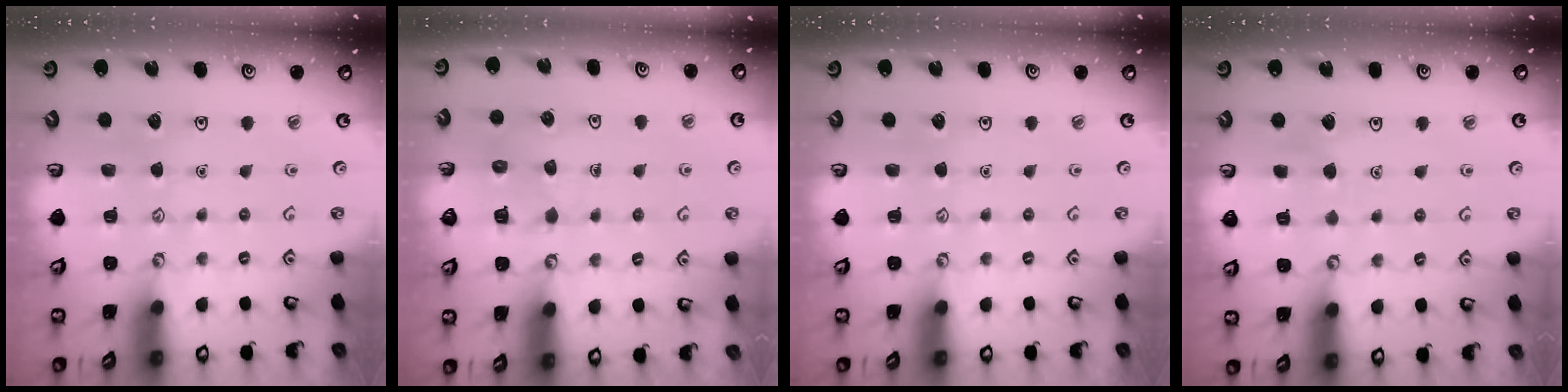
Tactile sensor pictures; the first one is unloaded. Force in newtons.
{"total": 5.2, "press": 5.2, "slide": 0.5}
{"total": 0.0}
{"total": 3.2, "press": 3.2, "slide": 0.4}